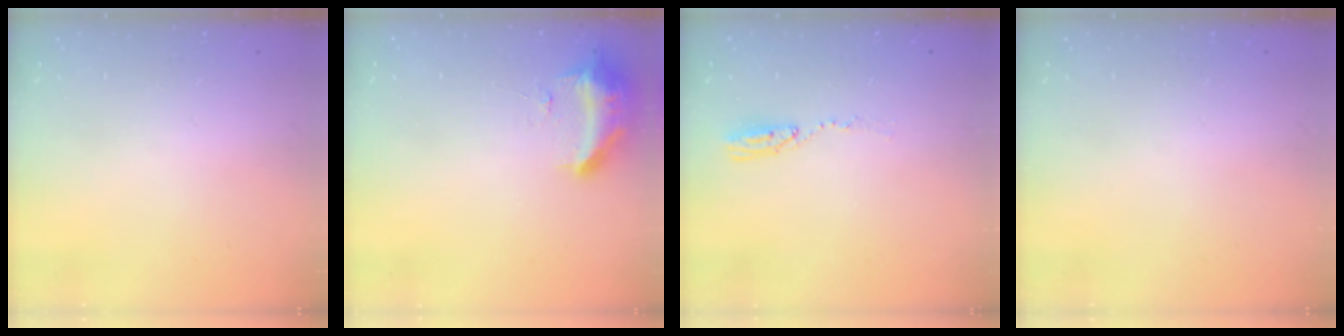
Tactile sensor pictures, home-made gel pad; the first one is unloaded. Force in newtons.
{"total": 10.0, "press": 10.0, "slide": 0.4}
{"total": 4.8, "press": 4.7, "slide": 0.4}
{"total": 0.0}